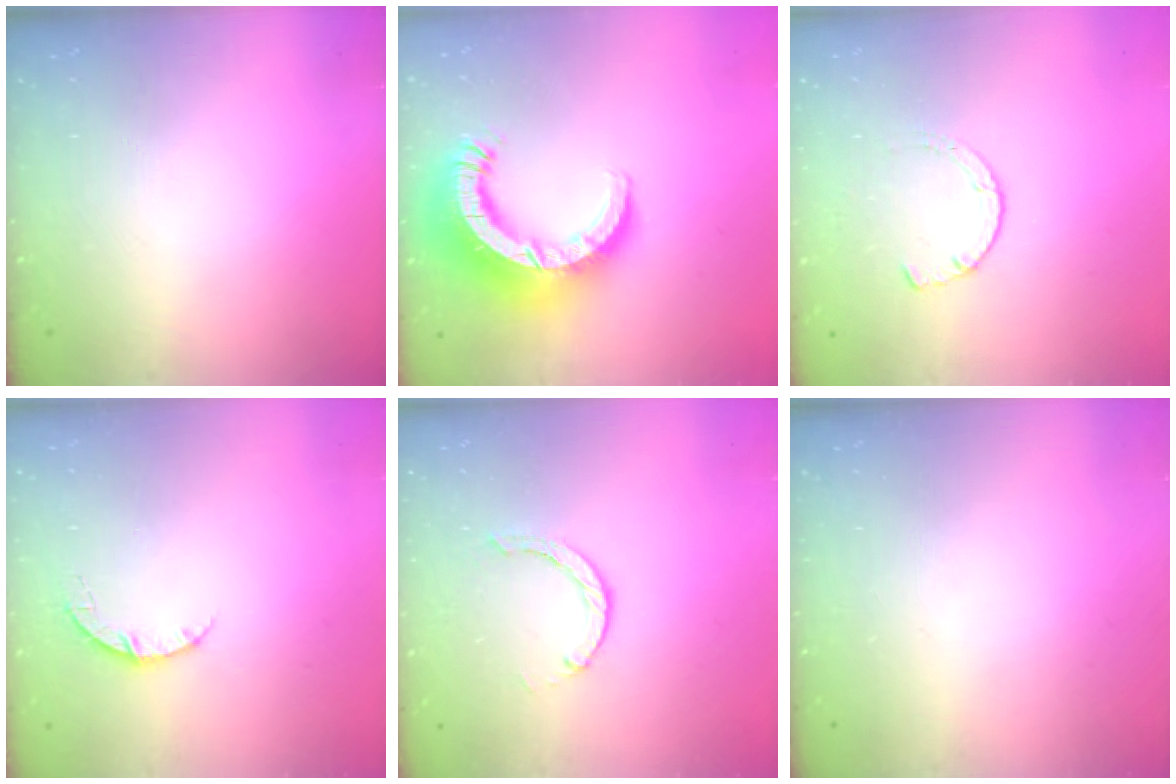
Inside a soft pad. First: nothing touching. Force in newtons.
{"total": 15.8, "press": 15.7, "slide": 1.6}
{"total": 1.5, "press": 1.5, "slide": 0.3}
{"total": 3.5, "press": 3.5, "slide": 0.5}
{"total": 0.0}
{"total": 0.0}